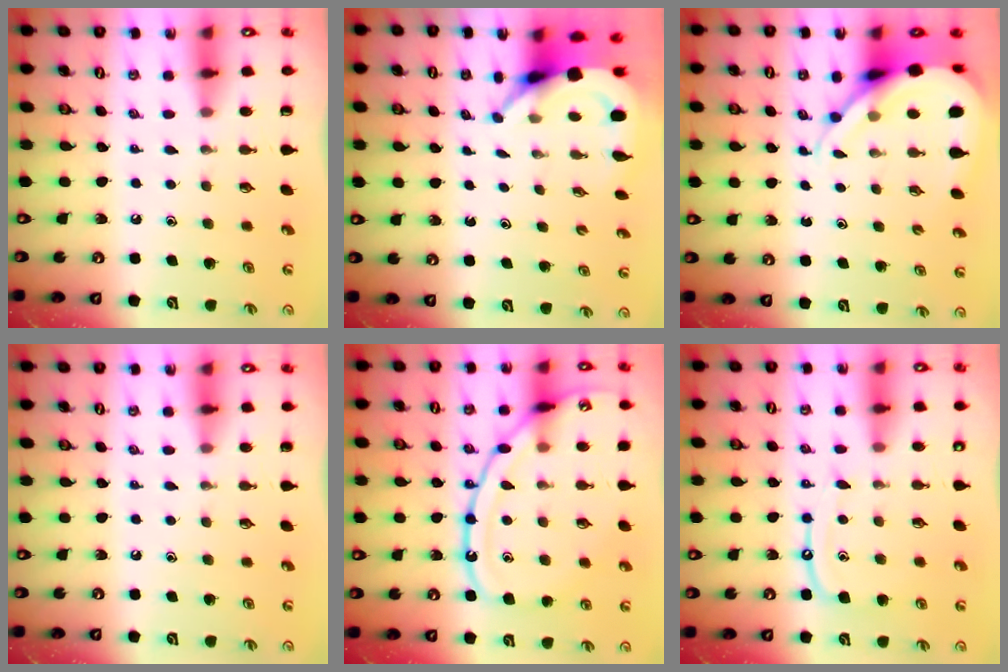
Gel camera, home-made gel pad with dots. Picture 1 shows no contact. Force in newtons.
{"total": 6.2, "press": 6.2, "slide": 0.5}
{"total": 10.1, "press": 10.1, "slide": 0.9}
{"total": 0.0}
{"total": 16.5, "press": 16.4, "slide": 1.3}
{"total": 9.9, "press": 9.9, "slide": 0.9}